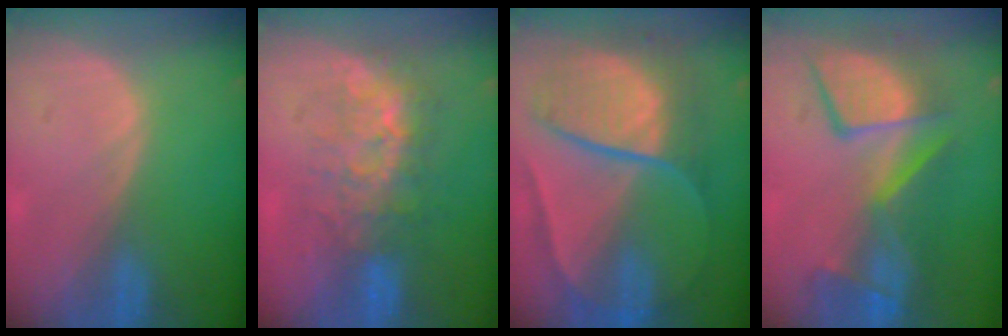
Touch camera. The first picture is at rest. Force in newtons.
{"total": 8.0, "press": 7.6, "slide": 2.4}
{"total": 10.6, "press": 10.5, "slide": 1.1}
{"total": 10.4, "press": 9.8, "slide": 3.4}